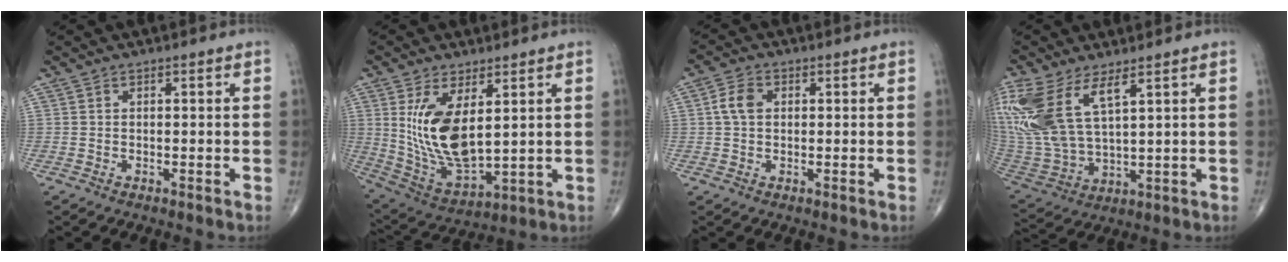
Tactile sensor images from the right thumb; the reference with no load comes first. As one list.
[{"total": 14.6, "force": [3.3, 6.8, 12.5], "torque": [-0.235, -0.024, 0.087]}, {"total": 4.1, "force": [0.6, 2.9, 2.8], "torque": [-0.056, 0.007, 0.008]}, {"total": 18.0, "force": [8.3, 7.8, 14.0], "torque": [-0.332, -0.030, 0.183]}]